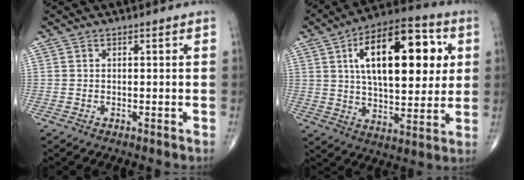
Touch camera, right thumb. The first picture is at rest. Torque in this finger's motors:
{"motor_torque": [0.17, 4.52, 1.71, 1.06, 0.18]}